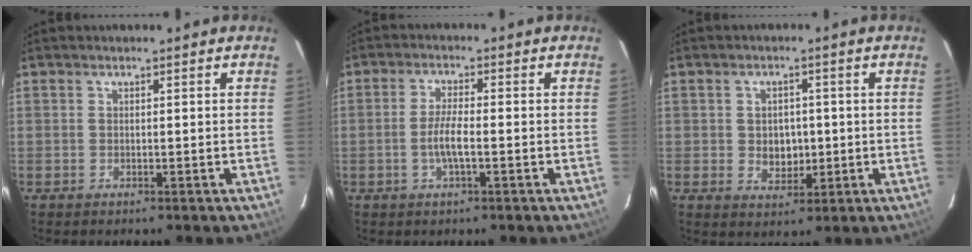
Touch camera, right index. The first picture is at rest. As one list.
[{"total": 4.6, "force": [-1.3, 0.7, 4.3], "torque": [-0.086, 0.000, -0.025]}, {"total": 5.0, "force": [-0.3, 4.0, 3.0], "torque": [-0.050, 0.003, 0.004]}]